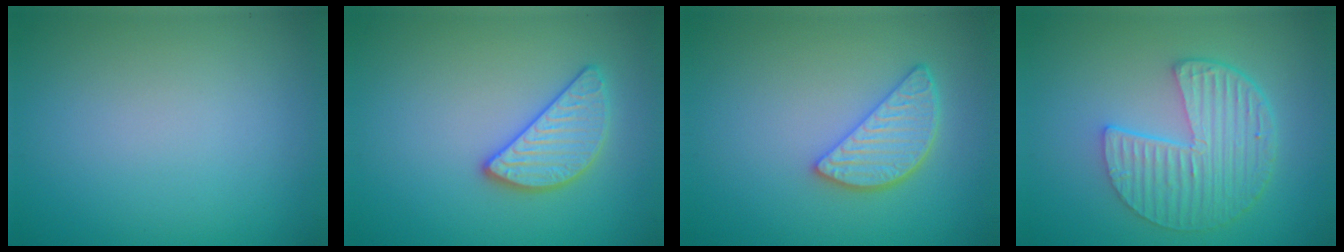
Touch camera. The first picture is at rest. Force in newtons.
{"total": 2.7, "press": 2.7, "slide": 0.1}
{"total": 3.6, "press": 3.1, "slide": 1.9}
{"total": 5.9, "press": 4.3, "slide": 4.1}